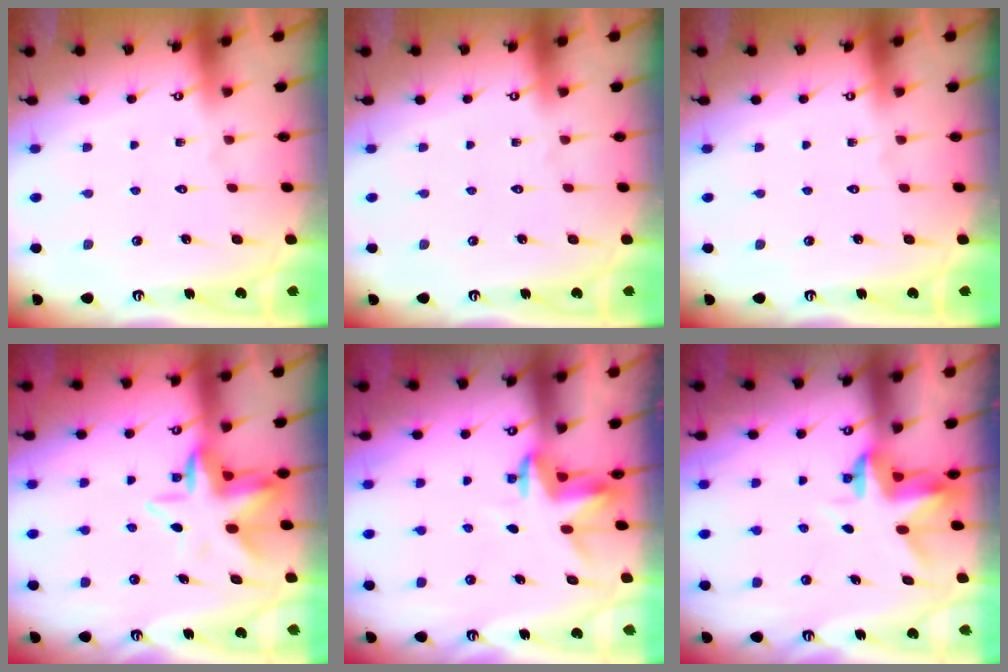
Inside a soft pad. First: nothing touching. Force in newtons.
{"total": 0.0}
{"total": 0.0}
{"total": 7.4, "press": 7.1, "slide": 2.0}
{"total": 3.4, "press": 3.4, "slide": 0.3}
{"total": 3.3, "press": 3.2, "slide": 0.4}